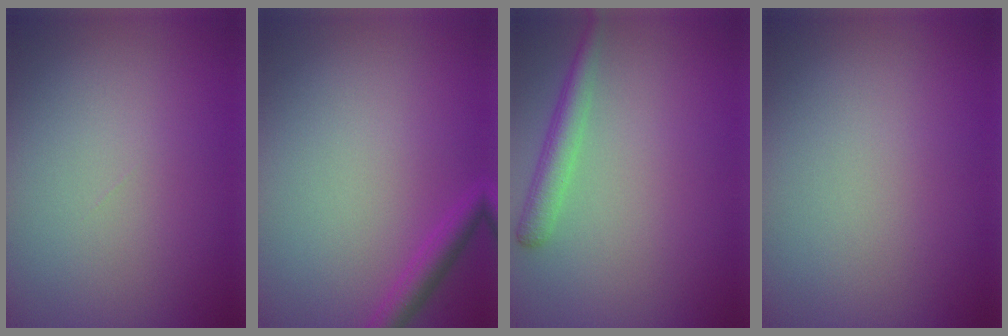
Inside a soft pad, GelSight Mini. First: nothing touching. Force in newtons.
{"total": 2.0, "press": 2.0, "slide": 0.2}
{"total": 2.4, "press": 2.4, "slide": 0.1}
{"total": 0.0}